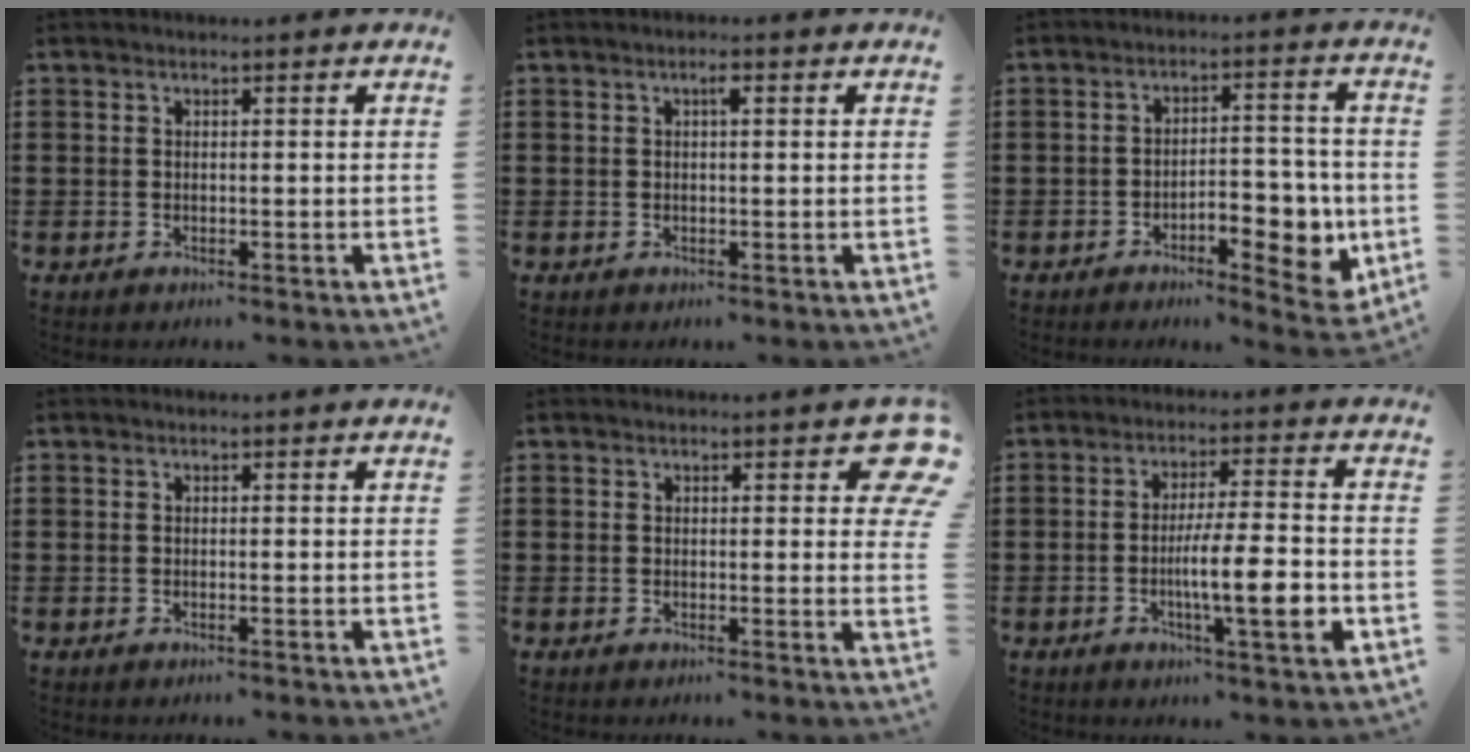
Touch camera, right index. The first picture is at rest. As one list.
[{"total": 1.4, "force": [0.4, 0.4, 1.3], "torque": [-0.027, 0.006, 0.006]}, {"total": 7.3, "force": [-2.9, 3.6, 5.7], "torque": [-0.069, 0.000, -0.050]}, {"total": 0.0}, {"total": 3.2, "force": [1.6, 1.4, 2.4], "torque": [-0.022, -0.002, 0.021]}, {"total": 9.7, "force": [-2.7, 1.4, 9.2], "torque": [-0.148, -0.007, -0.047]}]